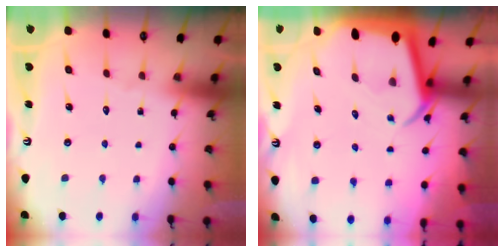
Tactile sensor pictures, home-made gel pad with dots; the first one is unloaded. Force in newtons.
{"total": 4.6, "press": 4.6, "slide": 0.3}